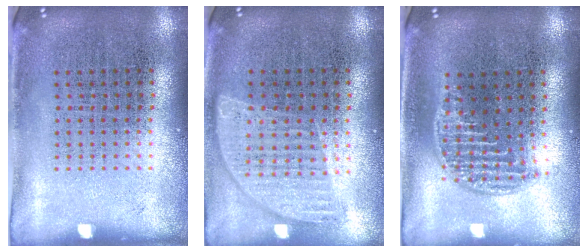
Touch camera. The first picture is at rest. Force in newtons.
{"total": 0.9, "press": 0.9, "slide": 0.2}
{"total": 1.2, "press": 1.1, "slide": 0.6}